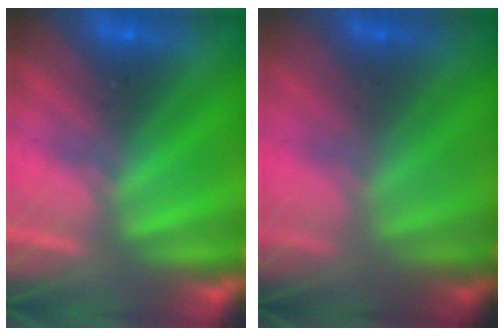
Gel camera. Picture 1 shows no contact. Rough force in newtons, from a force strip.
{"total": 1.5}